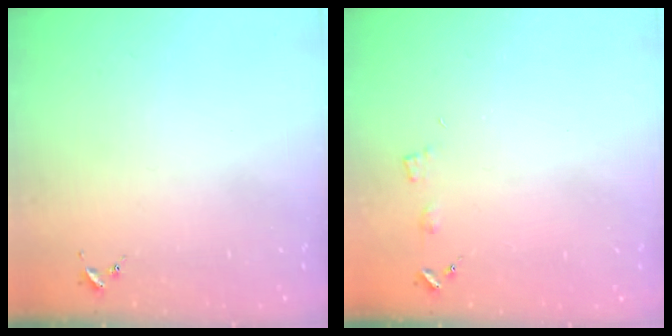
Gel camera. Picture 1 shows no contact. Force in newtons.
{"total": 3.6, "press": 3.6, "slide": 0.5}